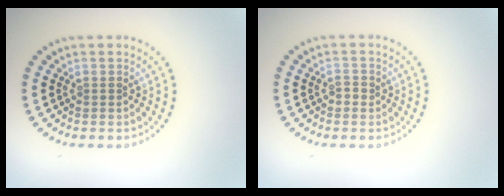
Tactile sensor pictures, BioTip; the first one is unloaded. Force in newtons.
{"total": 0.9, "press": 0.9, "slide": 0.3}